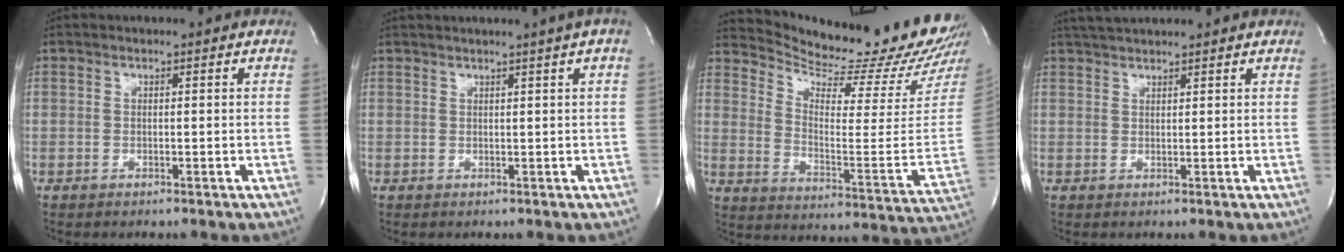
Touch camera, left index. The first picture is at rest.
{"total": 3.0, "force": [2.2, -1.1, 1.8], "torque": [-0.024, 0.003, 0.033]}
{"total": 21.6, "force": [20.7, -0.3, 6.1], "torque": [-0.112, -0.128, 0.279]}
{"total": 4.3, "force": [4.0, 0.2, 1.6], "torque": [-0.028, 0.027, 0.072]}